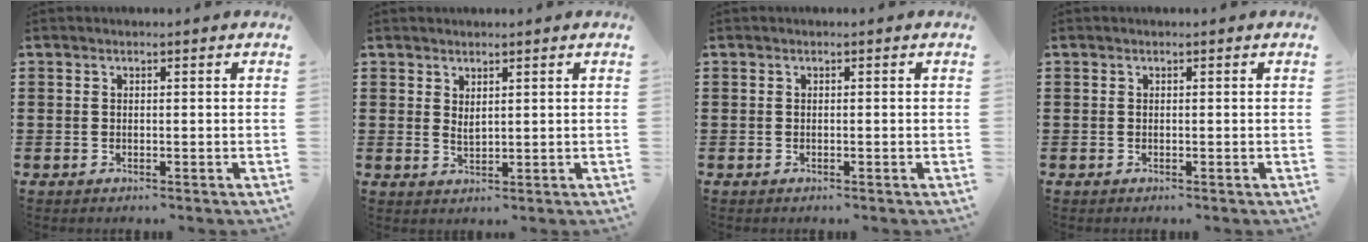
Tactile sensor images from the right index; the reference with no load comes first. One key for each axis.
{"total": 1.6, "fx": 1.2, "fy": 0.5, "fz": 0.9, "tx": -0.019, "ty": 0.001, "tz": 0.021}
{"total": 0.0}
{"total": 0.0}